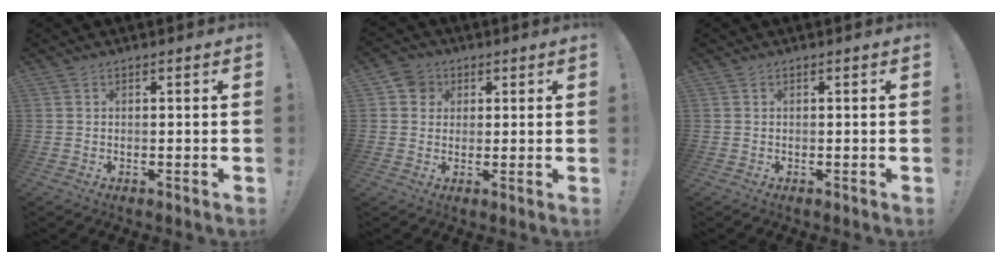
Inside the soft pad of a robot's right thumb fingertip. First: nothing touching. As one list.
[{"total": 5.5, "force": [1.8, 4.9, 1.7], "torque": [-0.022, -0.002, 0.034]}, {"total": 0.0}]